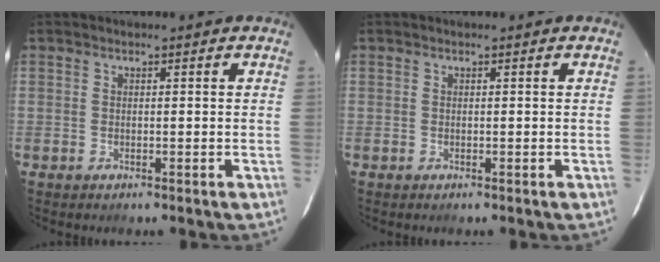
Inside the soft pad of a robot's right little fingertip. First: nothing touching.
{"total": 0.0}